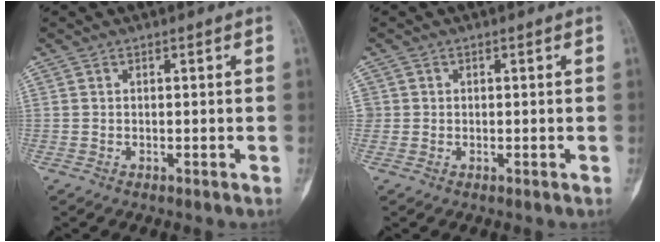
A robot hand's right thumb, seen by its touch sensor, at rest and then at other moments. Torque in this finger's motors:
{"motor_torque": [0.39, 0.58, 0.25, -0.04, -0.05]}